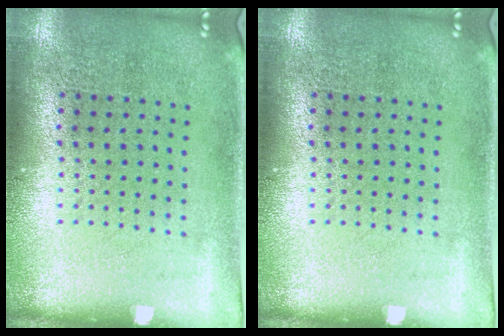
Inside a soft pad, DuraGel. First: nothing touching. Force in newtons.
{"total": 0.0}